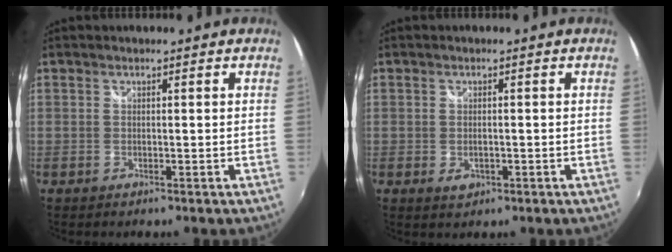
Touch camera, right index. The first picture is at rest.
{"total": 2.4, "force": [-0.7, 1.7, 1.6], "torque": [-0.028, -0.004, -0.009]}